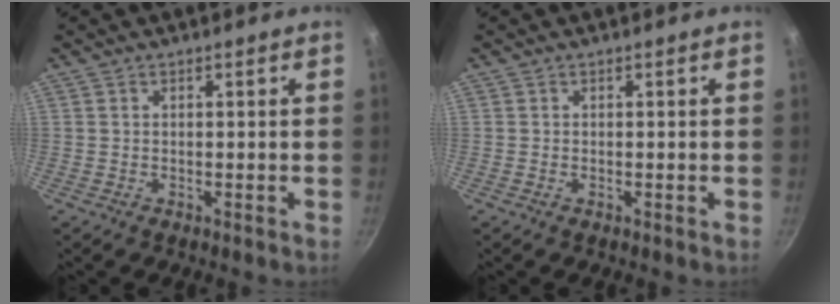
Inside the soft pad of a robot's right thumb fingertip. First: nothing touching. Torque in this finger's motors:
{"motor_torque": [-0.39, -0.02, -0.17, -0.08, -0.04]}